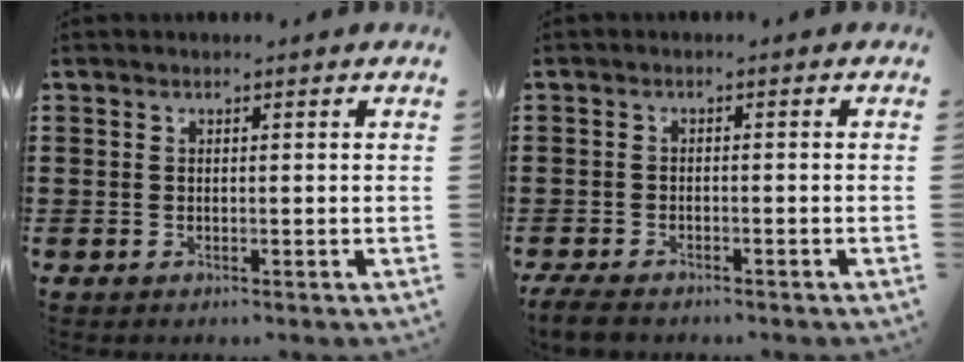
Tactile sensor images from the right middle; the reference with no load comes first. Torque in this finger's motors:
{"motor_torque": [0.24, 0.13, 0.15, 0.07]}